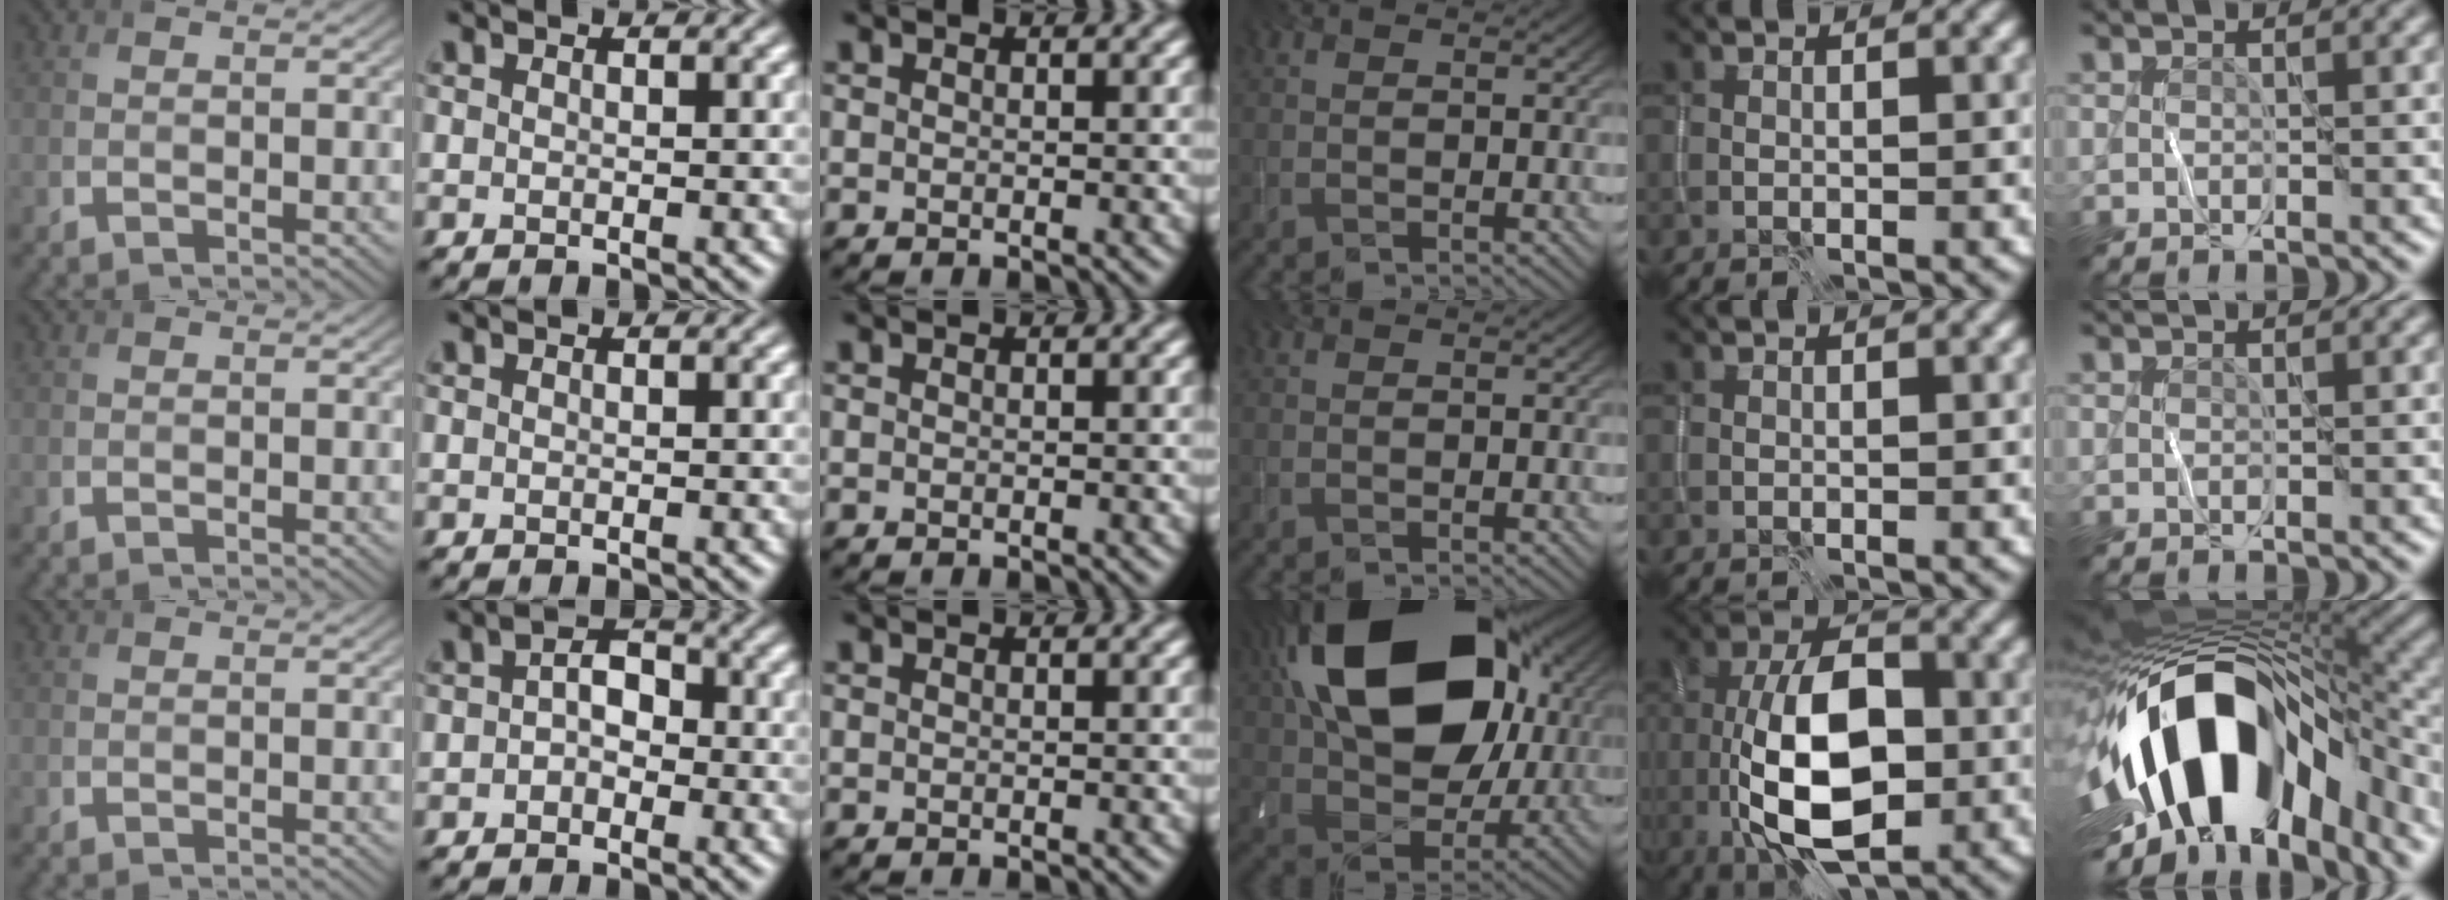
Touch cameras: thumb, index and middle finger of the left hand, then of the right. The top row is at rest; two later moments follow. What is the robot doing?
{"motion": "wipe", "object": "whiteboard"}